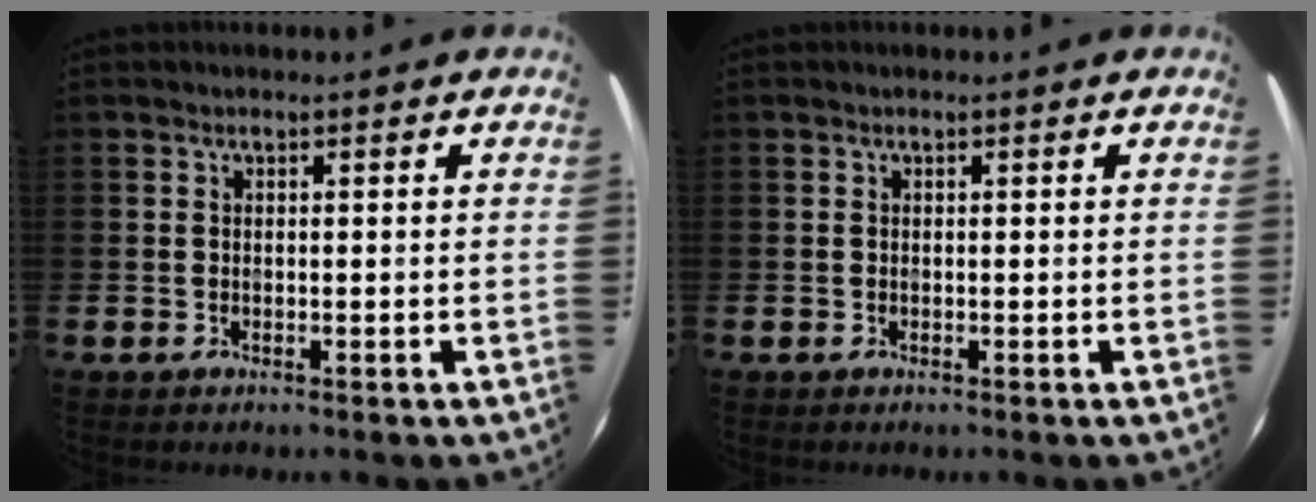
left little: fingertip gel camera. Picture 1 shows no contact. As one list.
[{"total": 0.0}]